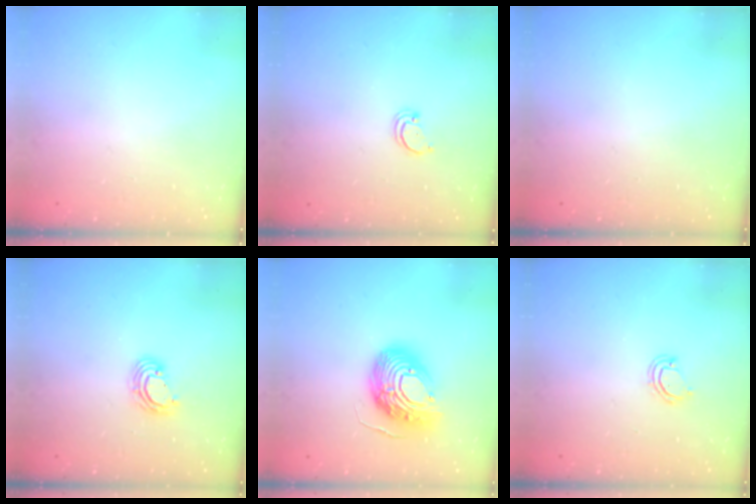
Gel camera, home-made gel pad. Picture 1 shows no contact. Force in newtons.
{"total": 1.5, "press": 1.5, "slide": 0.1}
{"total": 0.0}
{"total": 5.1, "press": 5.1, "slide": 0.3}
{"total": 17.3, "press": 17.2, "slide": 1.6}
{"total": 3.4, "press": 3.4, "slide": 0.2}